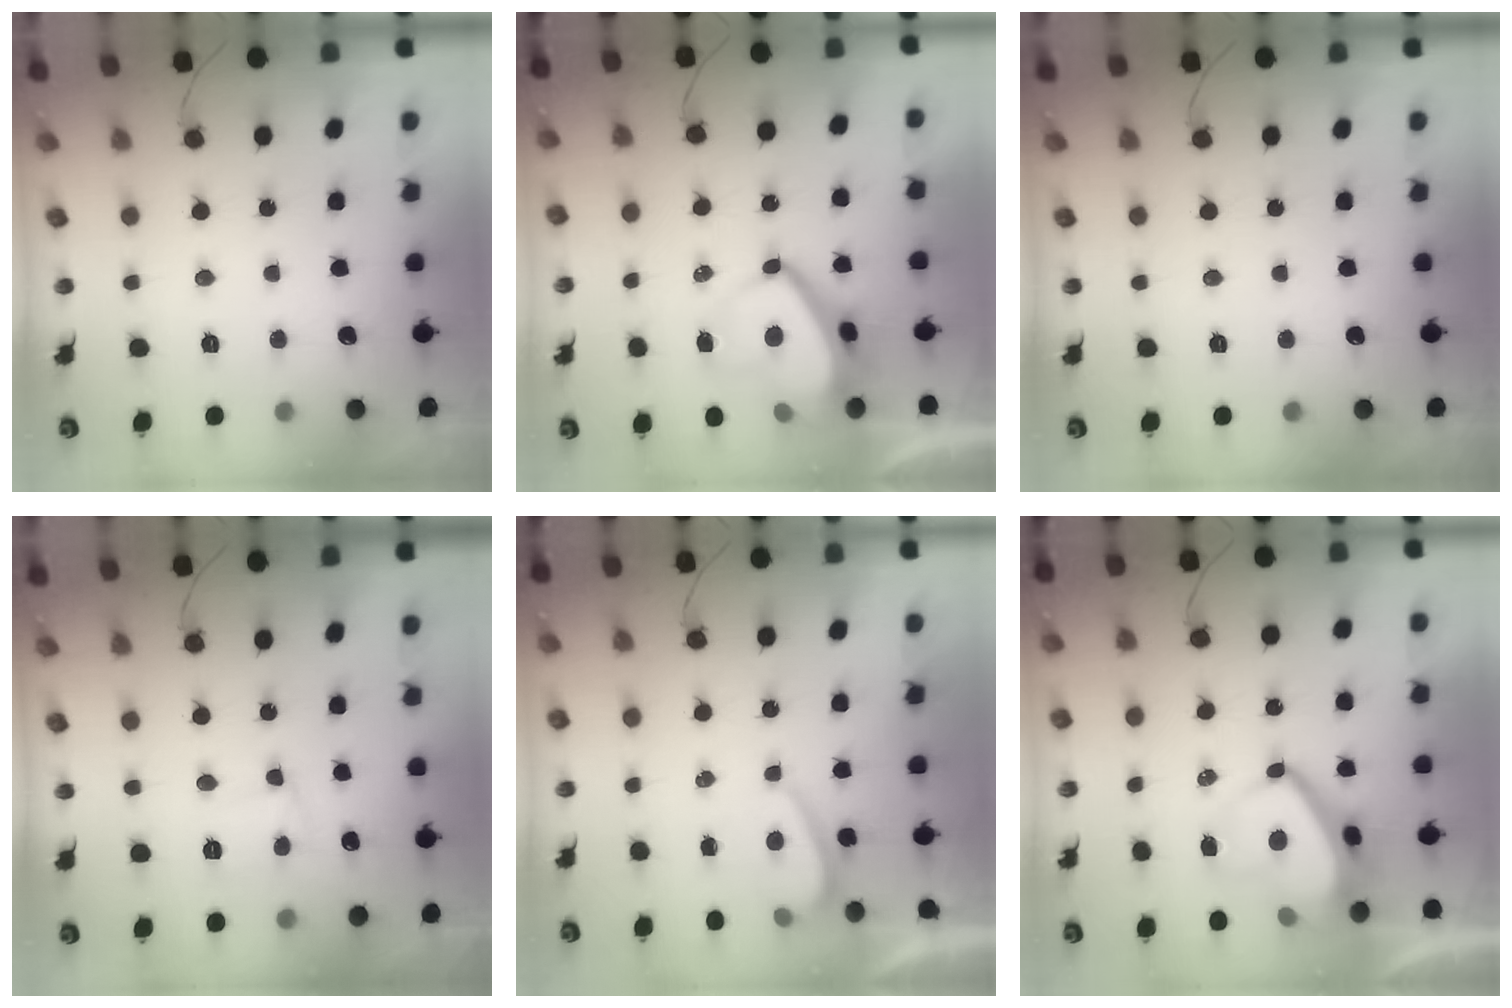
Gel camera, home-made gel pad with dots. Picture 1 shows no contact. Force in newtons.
{"total": 9.2, "press": 9.1, "slide": 1.3}
{"total": 0.0}
{"total": 7.7, "press": 7.7, "slide": 0.6}
{"total": 0.6, "press": 0.3, "slide": 0.5}
{"total": 9.2, "press": 9.1, "slide": 1.3}